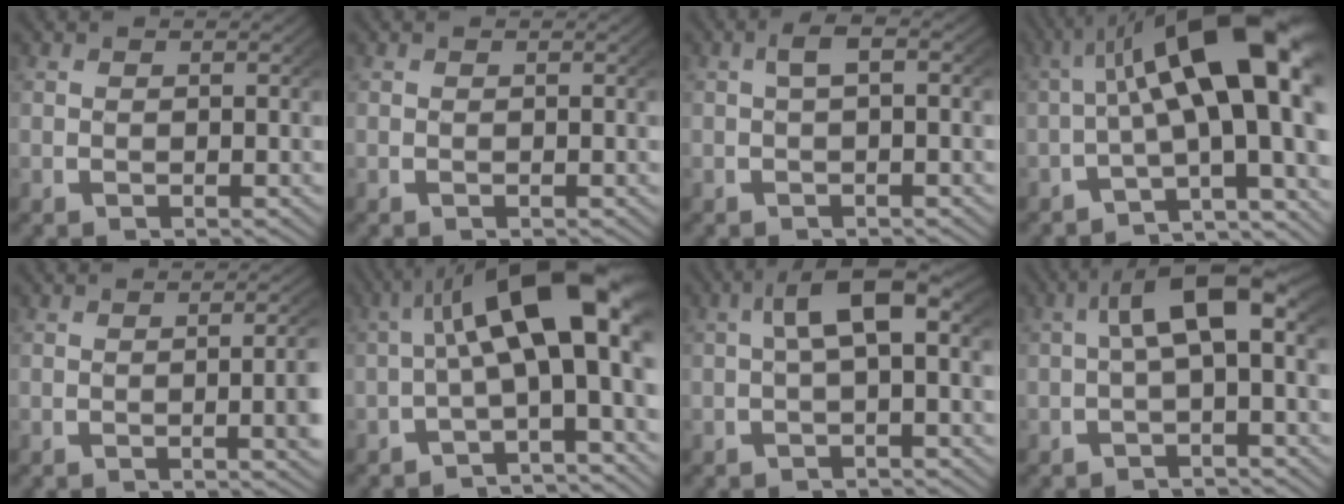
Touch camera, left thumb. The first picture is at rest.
{"total": 0.0}
{"total": 2.1, "force": [0.2, 0.7, 2.0], "torque": [-0.035, 0.006, 0.002]}
{"total": 14.3, "force": [-0.9, 6.8, 12.5], "torque": [-0.190, -0.010, -0.009]}
{"total": 3.5, "force": [-0.5, 0.7, 3.4], "torque": [-0.037, 0.004, -0.010]}
{"total": 12.2, "force": [-0.1, 5.6, 10.9], "torque": [-0.159, 0.001, -0.006]}
{"total": 6.0, "force": [1.0, 2.6, 5.3], "torque": [-0.086, 0.019, 0.007]}
{"total": 6.6, "force": [1.0, 2.8, 5.9], "torque": [-0.095, 0.017, 0.008]}